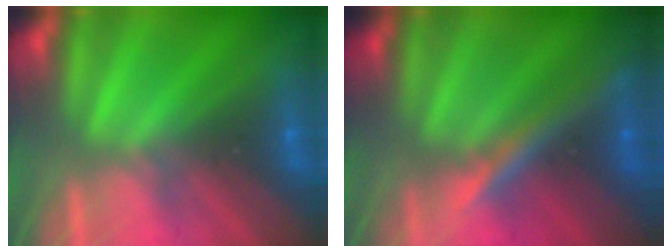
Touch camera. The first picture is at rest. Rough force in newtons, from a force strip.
{"total": 2.5}